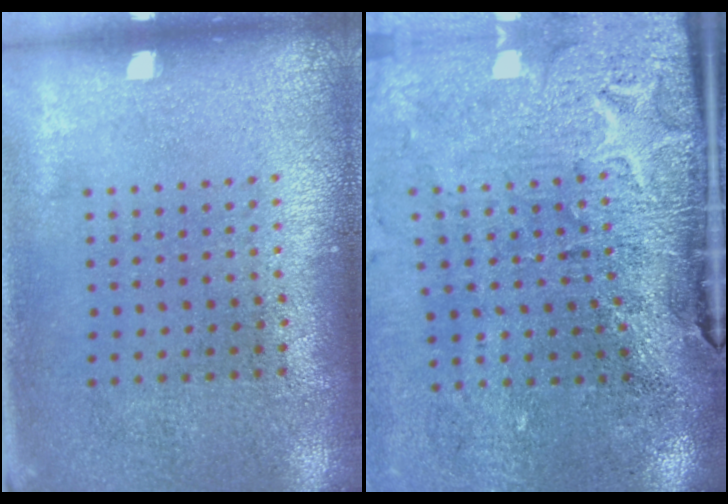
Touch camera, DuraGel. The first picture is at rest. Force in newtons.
{"total": 3.7, "press": 3.3, "slide": 1.7}